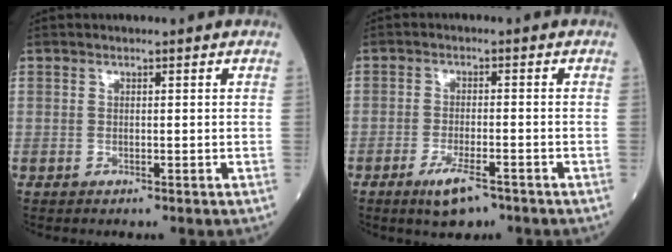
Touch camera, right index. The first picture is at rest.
{"total": 5.0, "force": [-3.3, 1.3, 3.5], "torque": [-0.069, -0.006, -0.053]}